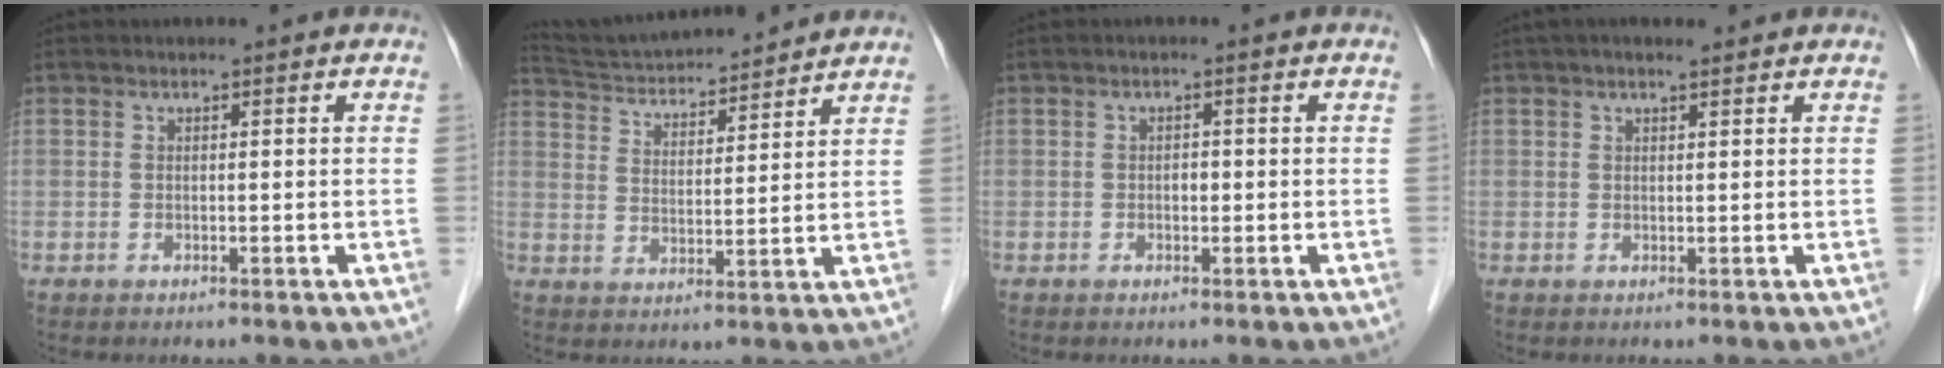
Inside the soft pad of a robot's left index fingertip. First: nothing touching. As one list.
[{"total": 14.5, "force": [13.7, 1.4, 4.4], "torque": [-0.083, 0.023, 0.223]}, {"total": 1.1, "force": [-0.1, 0.7, 0.8], "torque": [-0.012, 0.003, -0.003]}, {"total": 3.1, "force": [2.4, 0.6, 1.9], "torque": [-0.031, 0.023, 0.037]}]